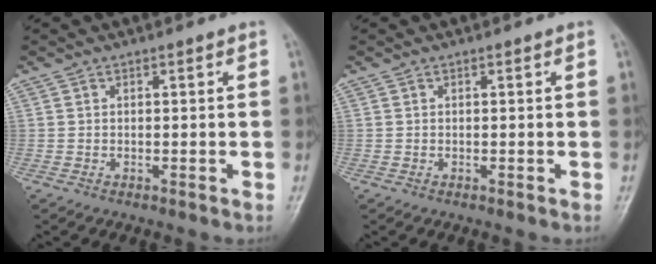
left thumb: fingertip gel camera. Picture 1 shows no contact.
{"total": 0.0}